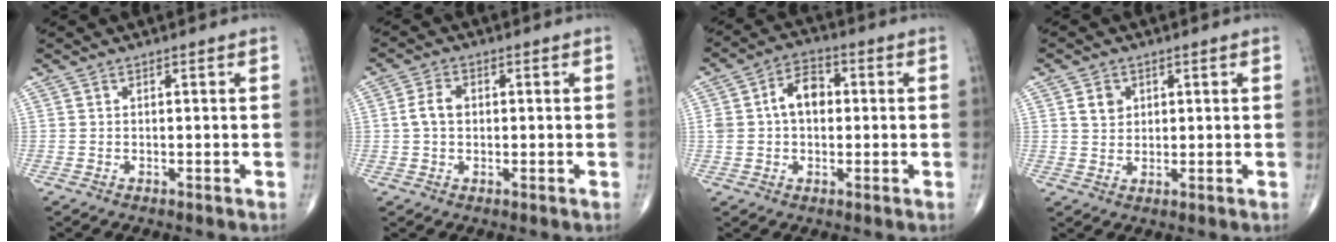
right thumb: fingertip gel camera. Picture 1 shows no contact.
{"total": 4.0, "force": [0.3, 2.7, 2.9], "torque": [-0.060, 0.010, 0.001]}
{"total": 8.5, "force": [0.9, 5.7, 6.2], "torque": [-0.100, 0.026, 0.012]}
{"total": 3.6, "force": [1.3, 2.9, 1.7], "torque": [-0.014, -0.007, 0.025]}